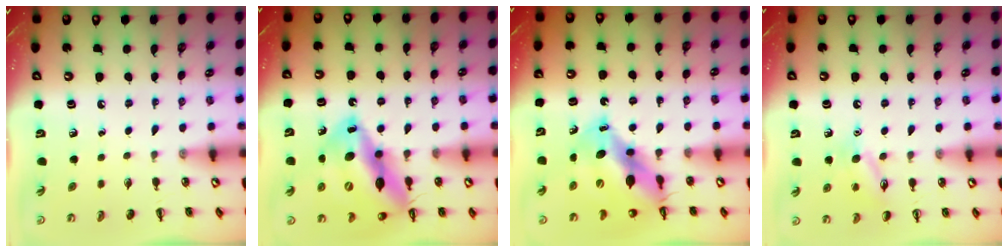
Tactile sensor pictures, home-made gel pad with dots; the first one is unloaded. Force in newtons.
{"total": 22.3, "press": 21.7, "slide": 5.0}
{"total": 14.1, "press": 13.5, "slide": 4.1}
{"total": 10.6, "press": 10.5, "slide": 1.6}